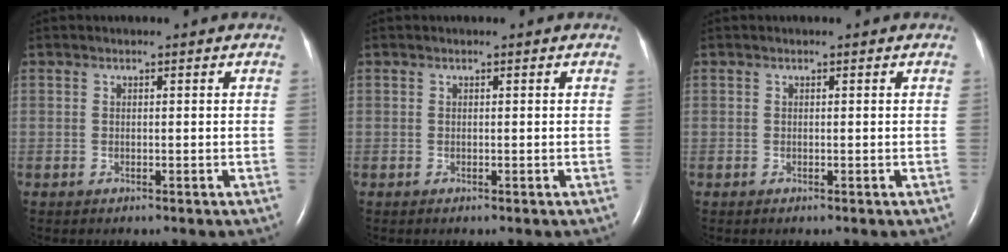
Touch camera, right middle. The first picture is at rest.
{"total": 0.0}
{"total": 0.0}